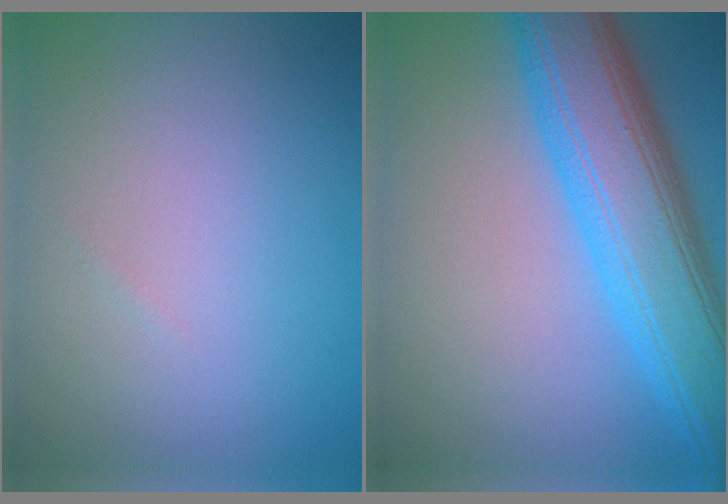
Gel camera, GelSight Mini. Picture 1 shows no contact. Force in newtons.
{"total": 10.2, "press": 10.2, "slide": 0.2}